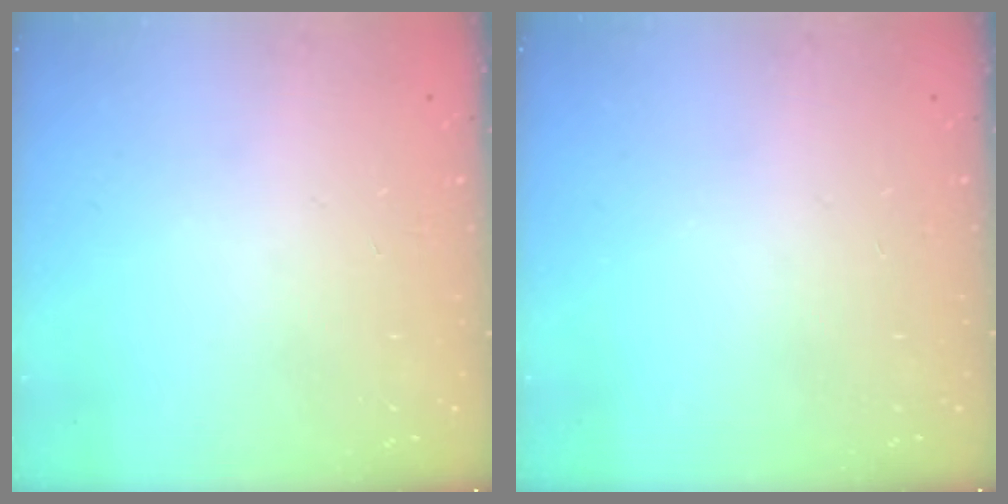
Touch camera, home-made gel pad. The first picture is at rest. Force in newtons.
{"total": 0.0}